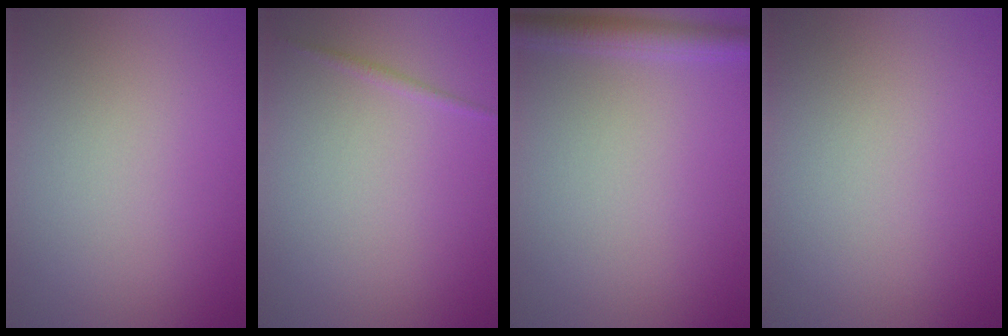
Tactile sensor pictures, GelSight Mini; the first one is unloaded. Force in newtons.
{"total": 0.6, "press": 0.6, "slide": 0.1}
{"total": 2.8, "press": 2.8, "slide": 0.2}
{"total": 0.0}